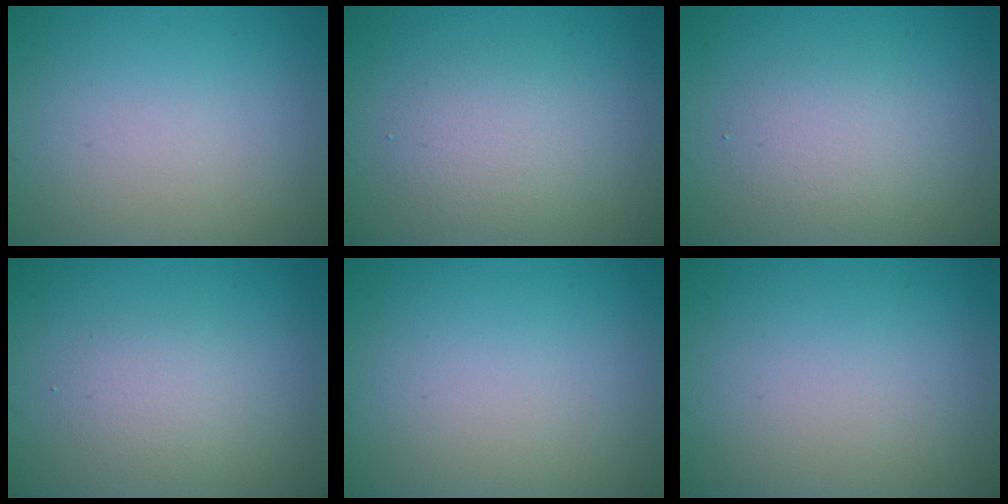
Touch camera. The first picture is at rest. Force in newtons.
{"total": 2.6, "press": 2.6, "slide": 0.2}
{"total": 2.4, "press": 2.4, "slide": 0.1}
{"total": 1.8, "press": 1.8, "slide": 0.1}
{"total": 0.0}
{"total": 0.0}